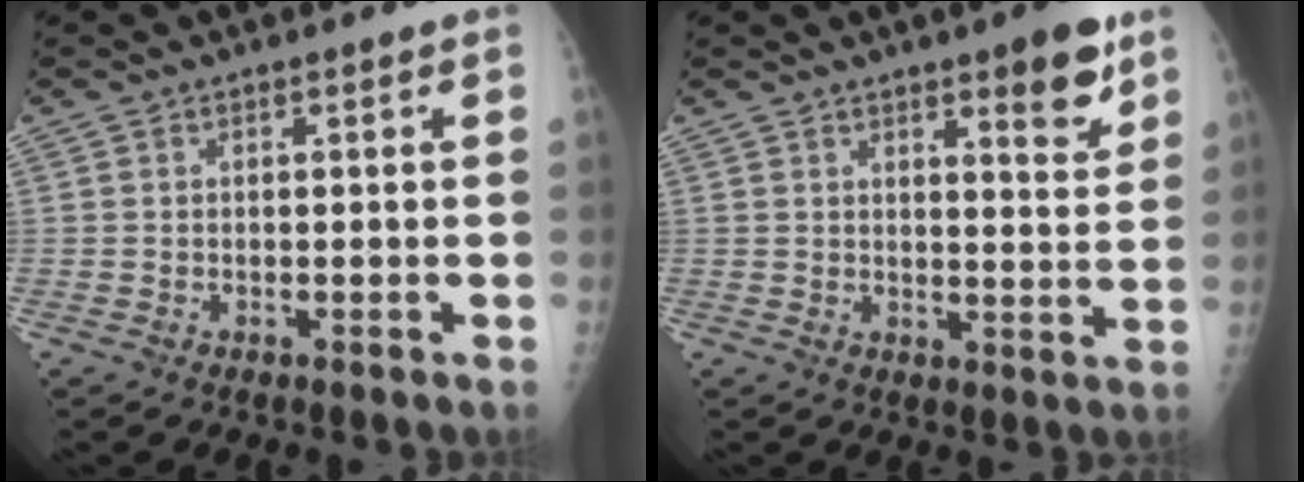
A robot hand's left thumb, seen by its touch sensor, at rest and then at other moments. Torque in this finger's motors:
{"motor_torque": [0.10, 0.44, 0.01, -0.07, 0.14]}